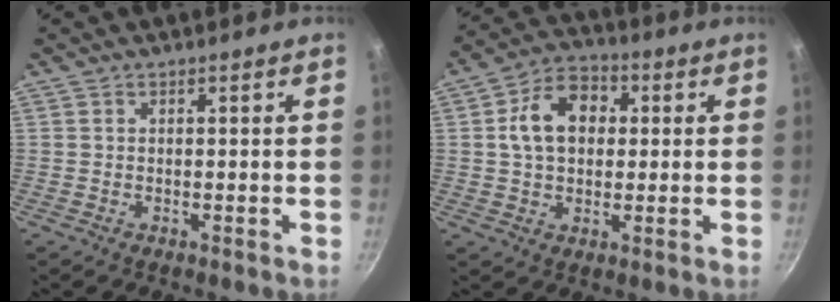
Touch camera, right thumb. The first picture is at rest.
{"total": 11.3, "force": [1.7, 8.2, 7.5], "torque": [-0.094, 0.019, 0.015]}